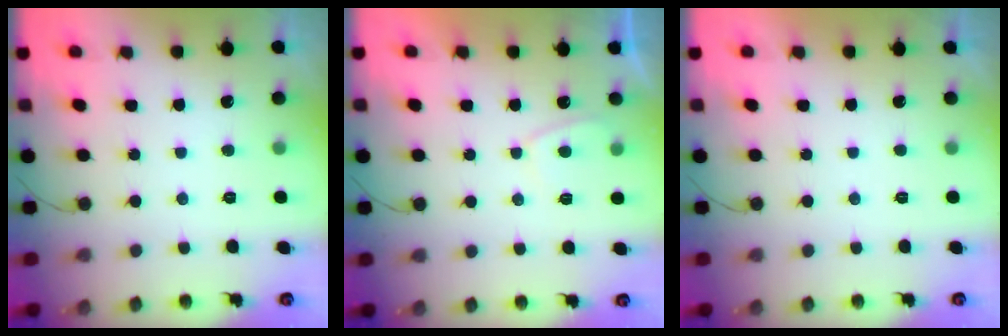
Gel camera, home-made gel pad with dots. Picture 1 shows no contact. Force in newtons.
{"total": 2.7, "press": 2.6, "slide": 0.8}
{"total": 2.2, "press": 2.2, "slide": 0.3}